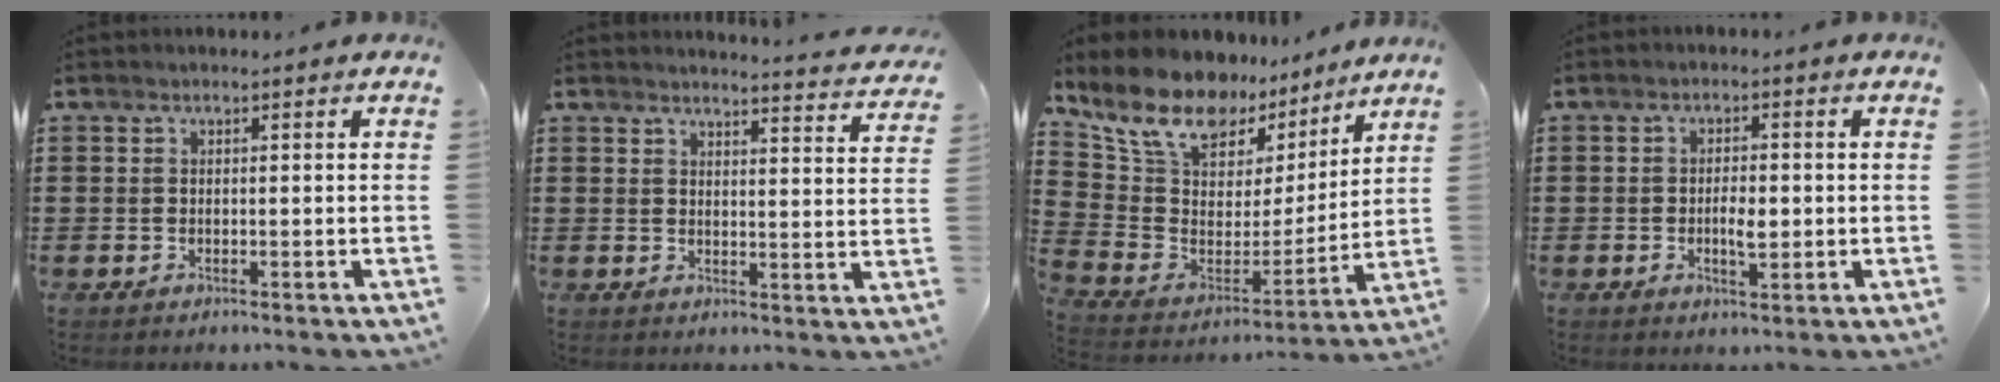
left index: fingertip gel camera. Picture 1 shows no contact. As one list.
[{"total": 3.1, "force": [3.1, -0.5, 0.4], "torque": [-0.014, -0.026, 0.051]}, {"total": 11.8, "force": [10.0, 5.2, 3.5], "torque": [-0.122, -0.066, 0.178]}, {"total": 3.4, "force": [-0.3, 1.3, 3.1], "torque": [-0.049, 0.001, -0.008]}]